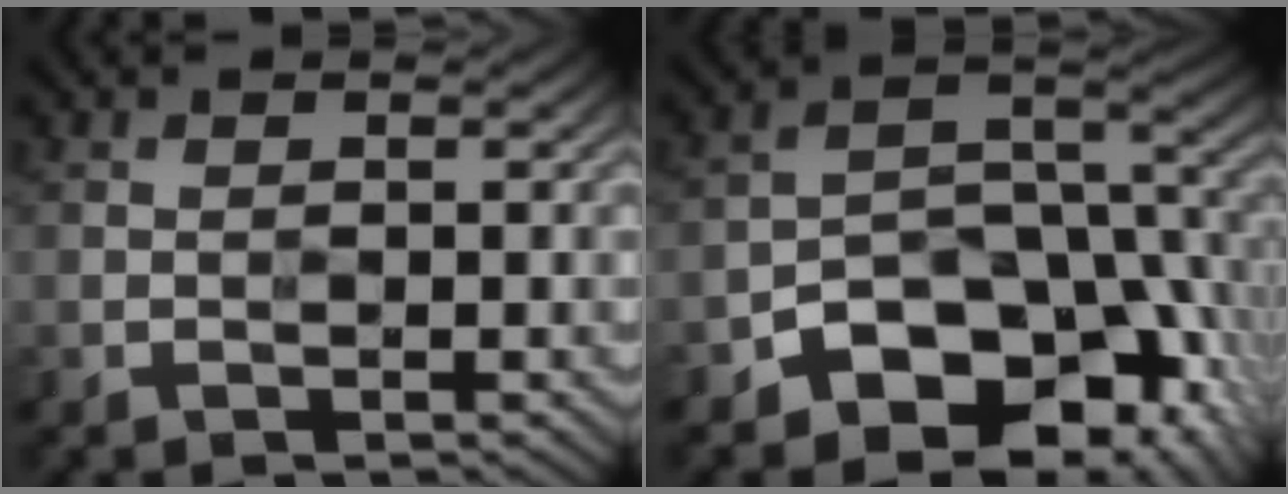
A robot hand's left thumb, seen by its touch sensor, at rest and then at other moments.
{"total": 14.2, "force": [-7.6, 8.7, 8.3], "torque": [-0.129, -0.024, -0.126]}